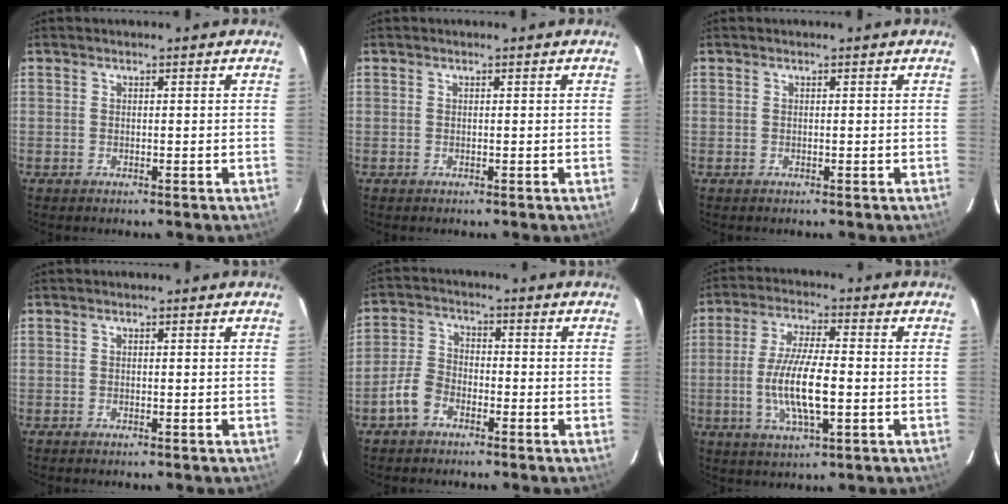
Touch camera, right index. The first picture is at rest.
{"total": 0.0}
{"total": 0.0}
{"total": 0.0}
{"total": 5.6, "force": [-3.4, 3.5, 2.7], "torque": [-0.064, 0.015, -0.067]}
{"total": 10.8, "force": [-1.9, 2.8, 10.3], "torque": [-0.204, -0.007, -0.035]}